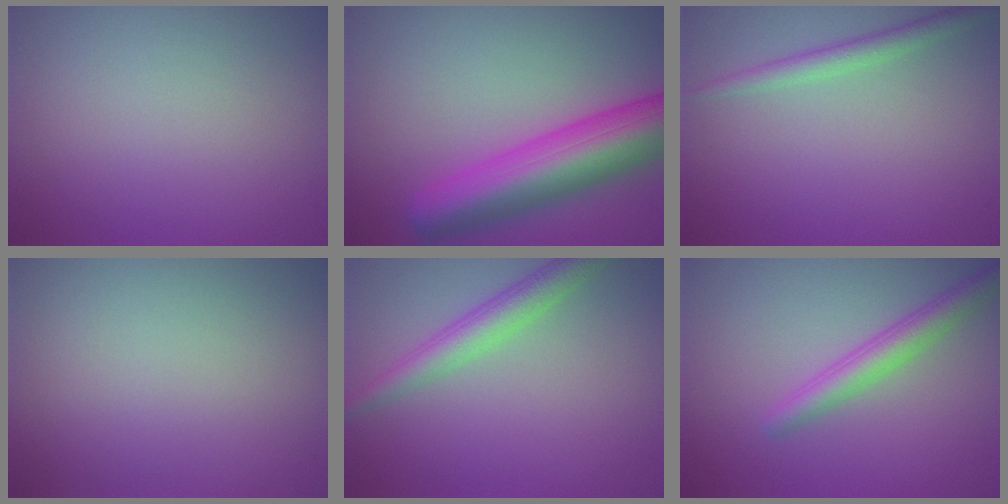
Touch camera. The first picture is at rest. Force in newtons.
{"total": 8.7, "press": 8.7, "slide": 0.2}
{"total": 1.8, "press": 1.8, "slide": 0.1}
{"total": 0.0}
{"total": 3.4, "press": 3.4, "slide": 0.1}
{"total": 3.0, "press": 3.0, "slide": 0.0}